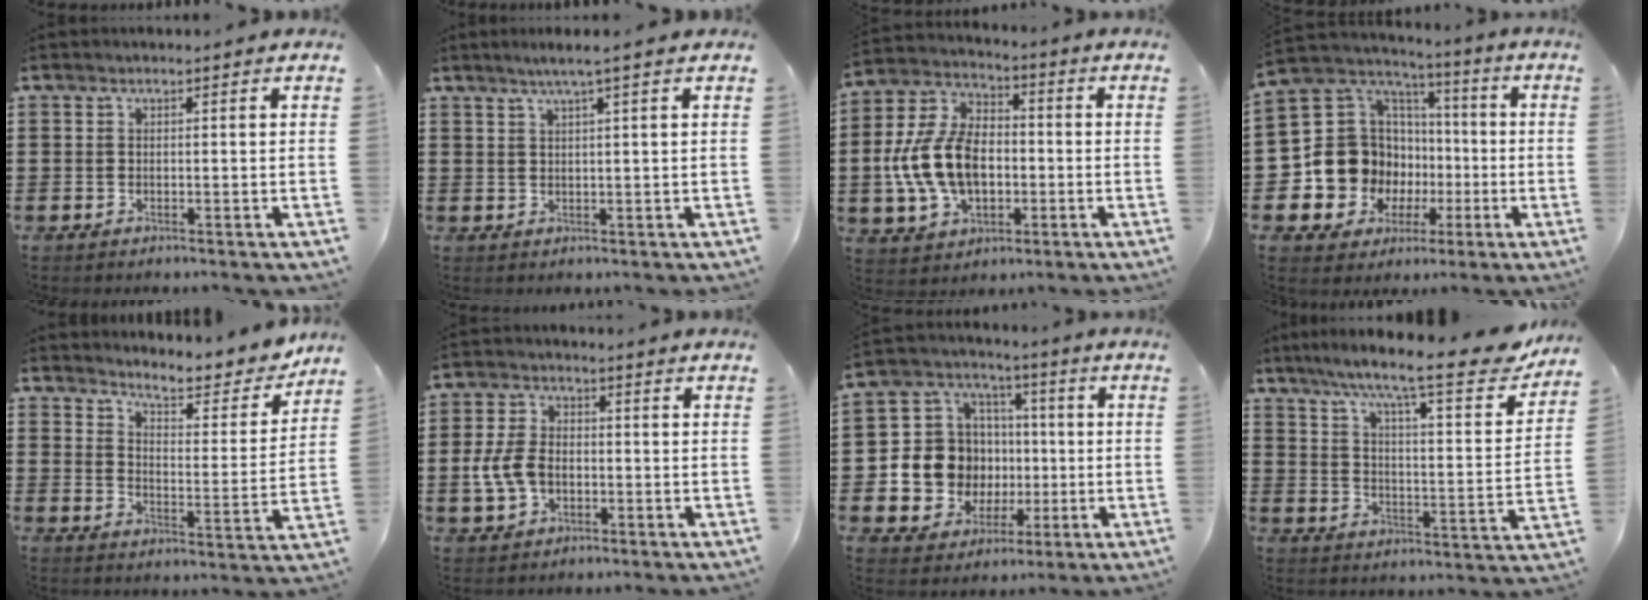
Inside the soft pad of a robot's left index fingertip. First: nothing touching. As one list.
[{"total": 2.2, "force": [1.3, -0.4, 1.7], "torque": [-0.035, -0.001, 0.022]}, {"total": 12.1, "force": [-1.6, 8.3, 8.7], "torque": [-0.221, 0.007, -0.033]}, {"total": 14.0, "force": [-2.3, 13.0, 4.7], "torque": [-0.142, -0.022, -0.023]}, {"total": 6.2, "force": [5.9, 0.6, 1.9], "torque": [-0.049, -0.047, 0.095]}, {"total": 6.1, "force": [-1.0, 4.1, 4.4], "torque": [-0.116, -0.002, -0.027]}, {"total": 10.6, "force": [-0.8, 10.1, 3.0], "torque": [-0.109, -0.001, -0.007]}, {"total": 10.7, "force": [8.6, 0.3, 6.3], "torque": [-0.131, -0.061, 0.132]}]